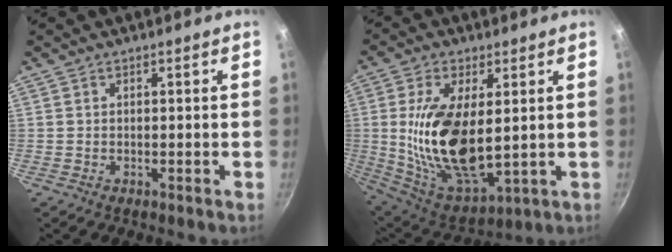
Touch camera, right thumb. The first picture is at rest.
{"total": 18.8, "force": [1.1, 8.9, 16.5], "torque": [-0.309, -0.021, 0.040]}